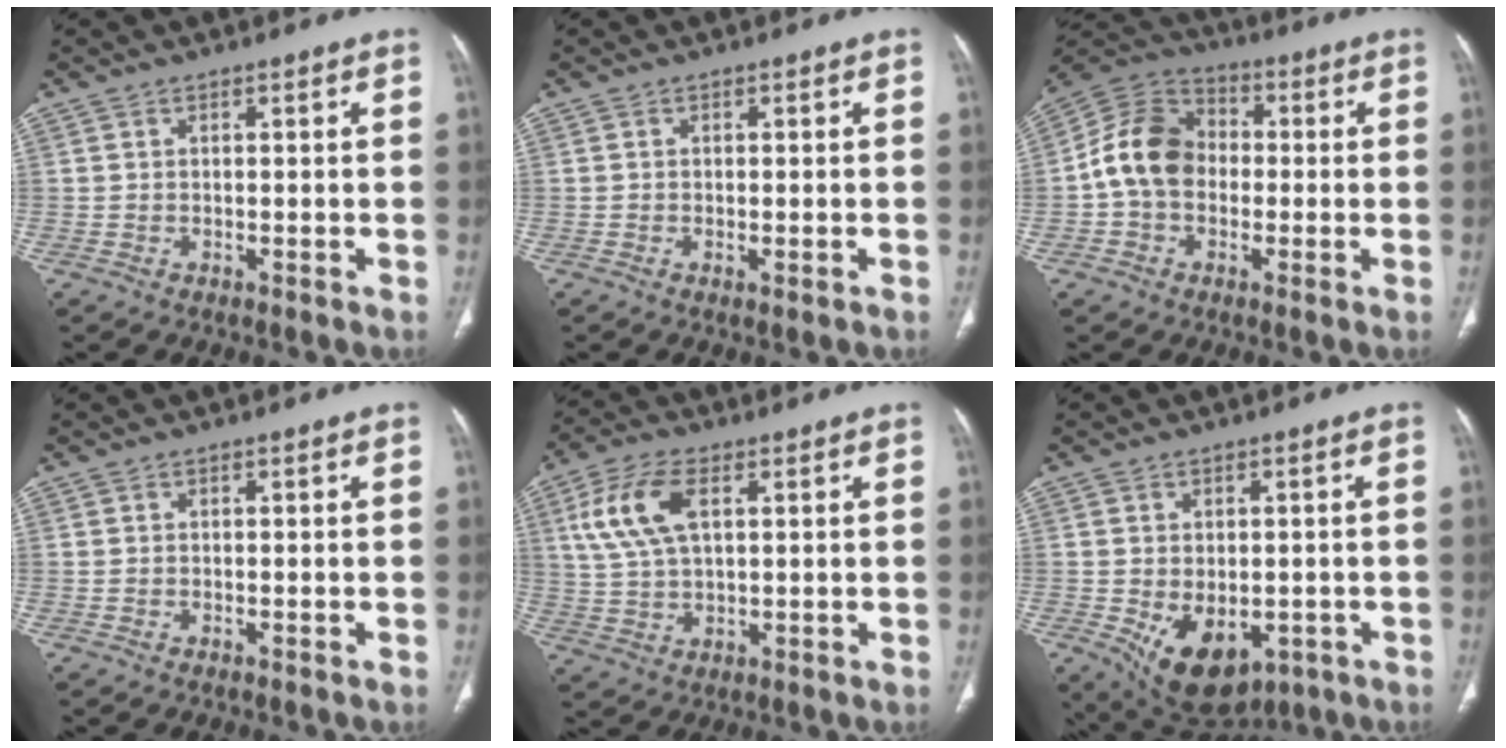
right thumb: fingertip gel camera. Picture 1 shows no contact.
{"total": 0.9, "force": [-0.3, 0.3, 0.8], "torque": [-0.017, -0.004, -0.003]}
{"total": 12.1, "force": [-0.8, 9.4, 7.5], "torque": [-0.127, 0.035, -0.029]}
{"total": 0.0}
{"total": 10.5, "force": [3.4, 5.3, 8.3], "torque": [-0.177, 0.004, 0.070]}
{"total": 12.1, "force": [-4.0, 7.6, 8.5], "torque": [-0.113, -0.004, -0.037]}